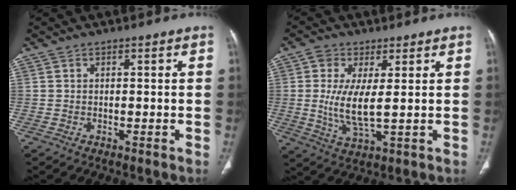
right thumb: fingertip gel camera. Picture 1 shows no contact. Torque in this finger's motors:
{"motor_torque": [0.92, 1.03, 0.03, 0.03, 0.09]}